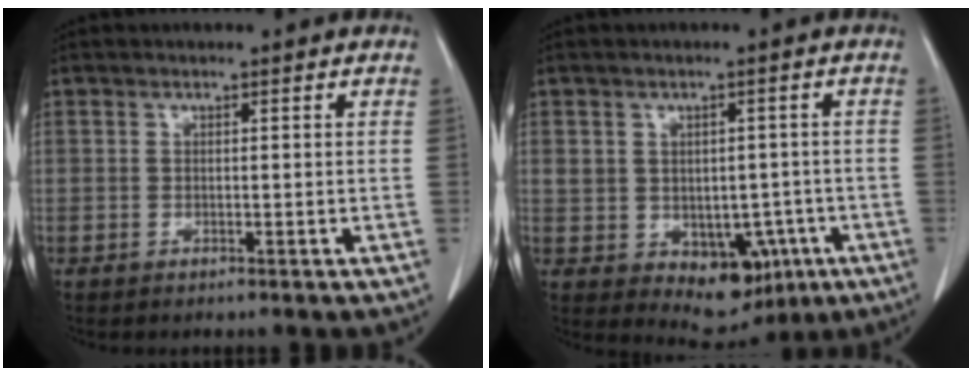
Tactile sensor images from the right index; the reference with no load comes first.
{"total": 8.2, "force": [-2.2, 5.9, 5.3], "torque": [-0.054, 0.010, -0.011]}